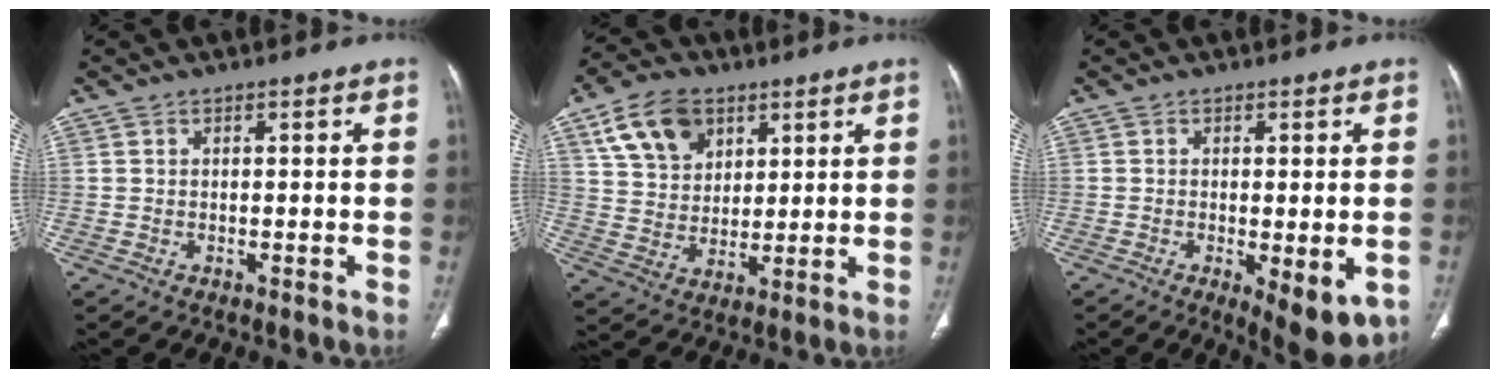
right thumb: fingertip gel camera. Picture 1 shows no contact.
{"total": 11.9, "force": [5.9, 8.3, 6.2], "torque": [-0.084, -0.015, 0.113]}
{"total": 8.2, "force": [-2.6, 2.9, 7.3], "torque": [-0.097, -0.019, -0.032]}